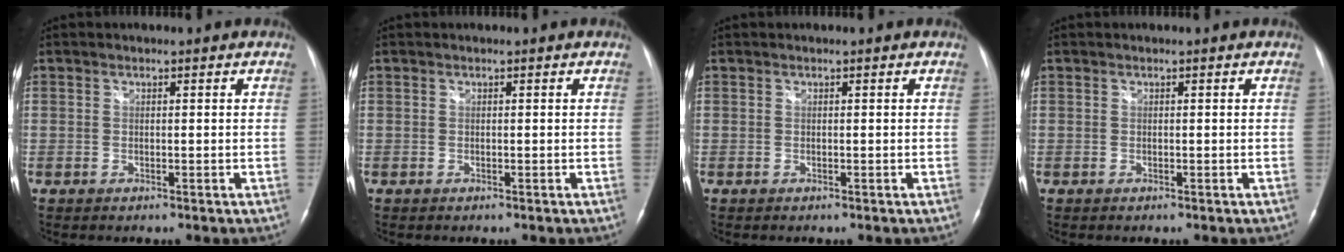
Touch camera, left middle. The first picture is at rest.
{"total": 0.0}
{"total": 0.0}
{"total": 0.0}